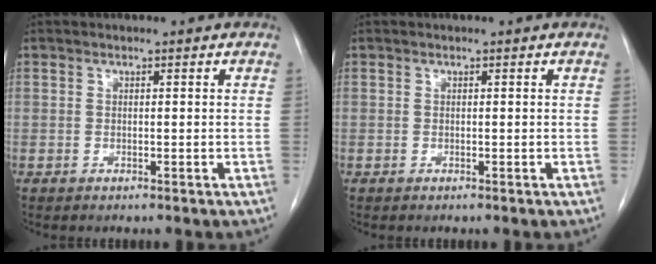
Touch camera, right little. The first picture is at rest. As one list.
[{"total": 0.0}]